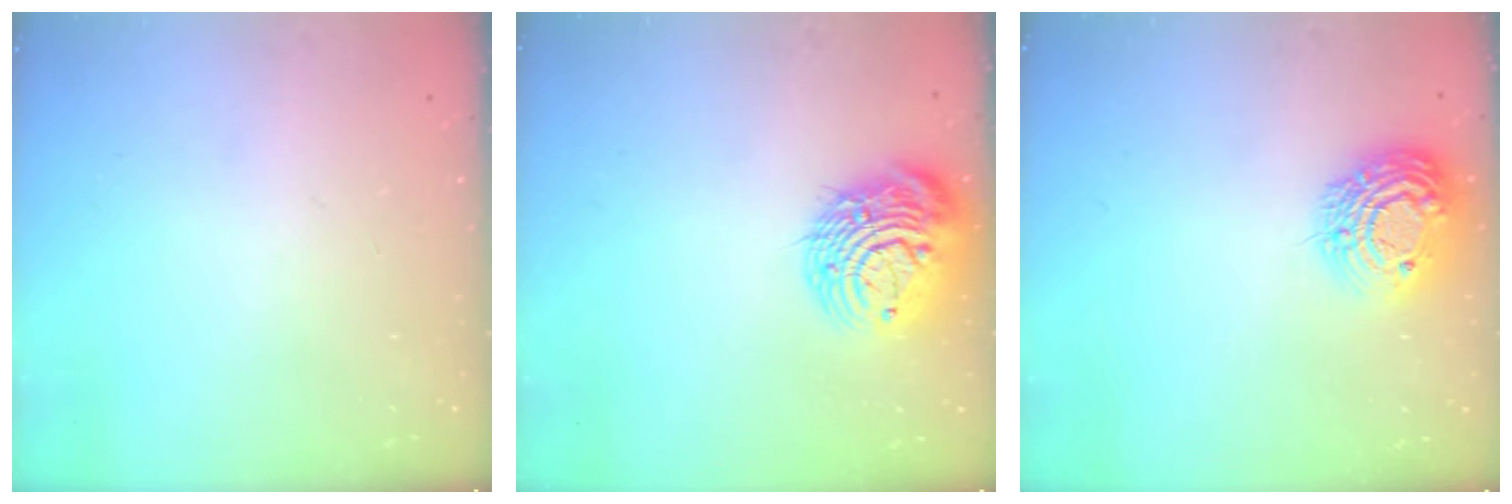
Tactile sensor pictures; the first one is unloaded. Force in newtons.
{"total": 14.4, "press": 14.3, "slide": 1.5}
{"total": 14.0, "press": 14.0, "slide": 1.0}